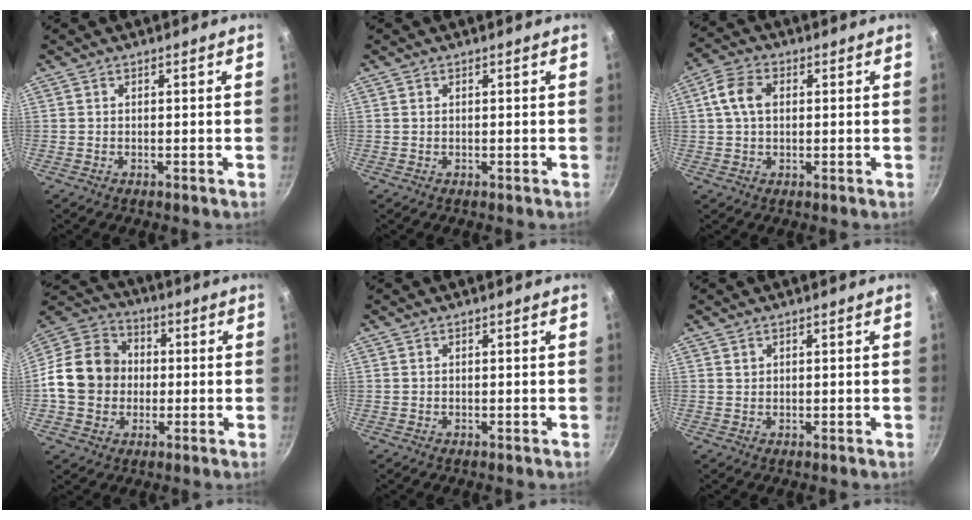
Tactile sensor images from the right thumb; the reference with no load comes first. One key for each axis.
{"total": 0.0}
{"total": 6.4, "fx": 1.0, "fy": 4.3, "fz": 4.6, "tx": -0.086, "ty": 0.015, "tz": 0.012}
{"total": 15.3, "fx": -0.7, "fy": 13.1, "fz": 7.9, "tx": -0.115, "ty": 0.030, "tz": -0.028}
{"total": 0.0}
{"total": 0.6, "fx": 0.4, "fy": 0.3, "fz": 0.2, "tx": -0.004, "ty": 0.000, "tz": 0.009}